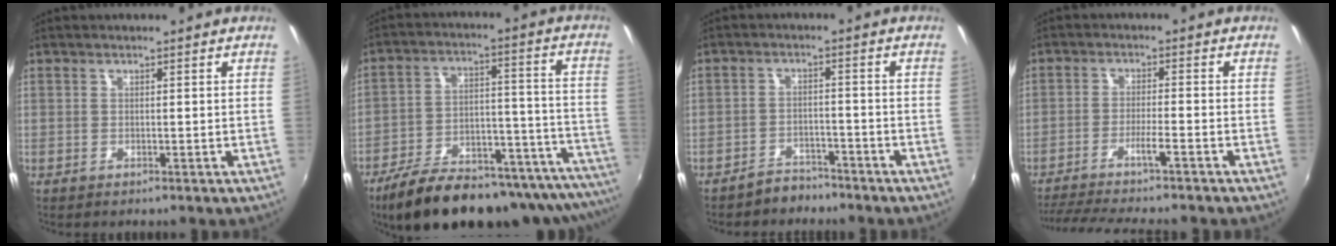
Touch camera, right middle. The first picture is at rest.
{"total": 28.7, "force": [-23.5, 9.0, 13.8], "torque": [-0.191, -0.005, -0.313]}
{"total": 4.2, "force": [-3.8, 1.7, 0.3], "torque": [-0.018, 0.010, -0.060]}
{"total": 10.0, "force": [-8.7, -1.1, 5.0], "torque": [-0.101, -0.012, -0.141]}